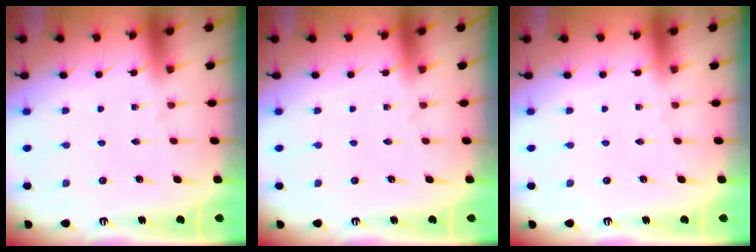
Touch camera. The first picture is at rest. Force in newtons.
{"total": 0.0}
{"total": 0.0}